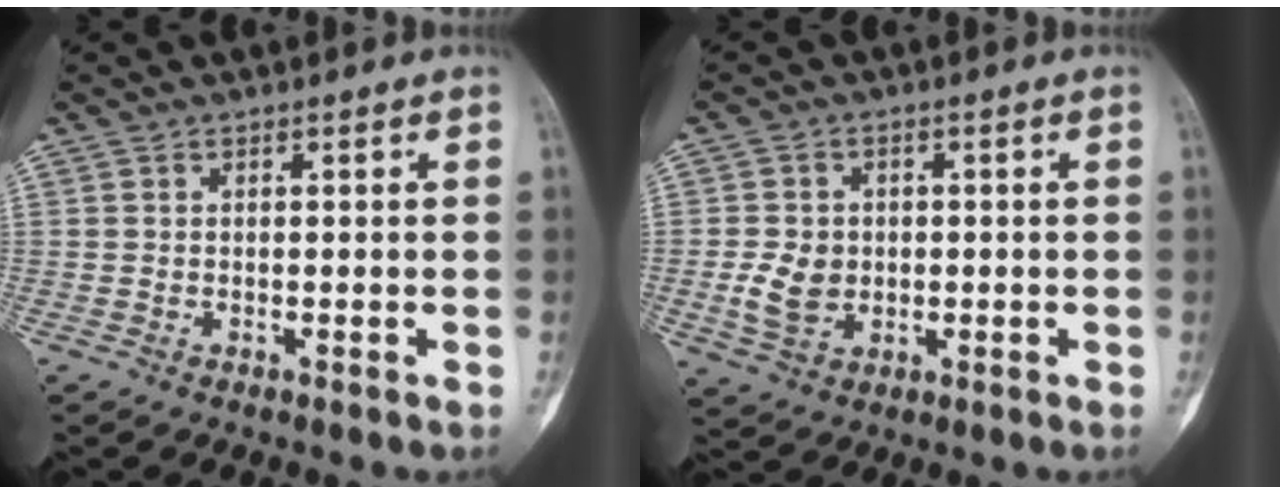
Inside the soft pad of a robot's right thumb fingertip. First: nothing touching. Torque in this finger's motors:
{"motor_torque": [-0.34, 0.20, 0.16, 0.47, -0.01]}